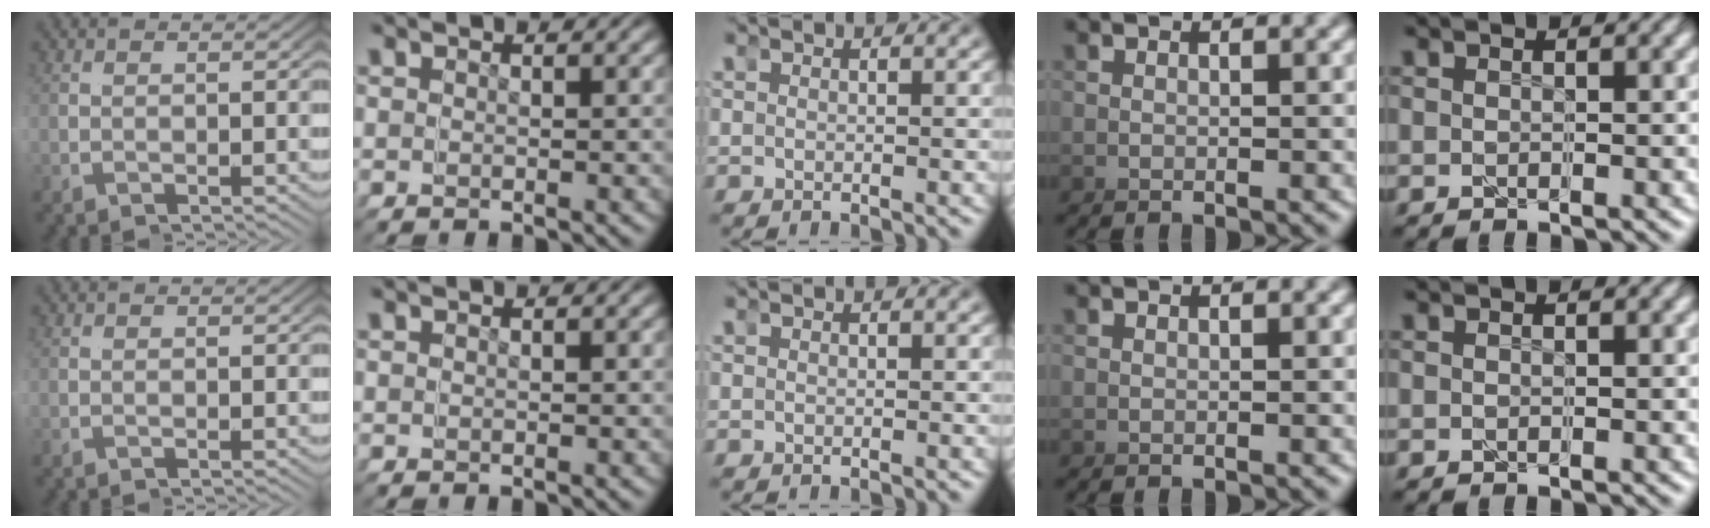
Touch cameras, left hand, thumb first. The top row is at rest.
{}